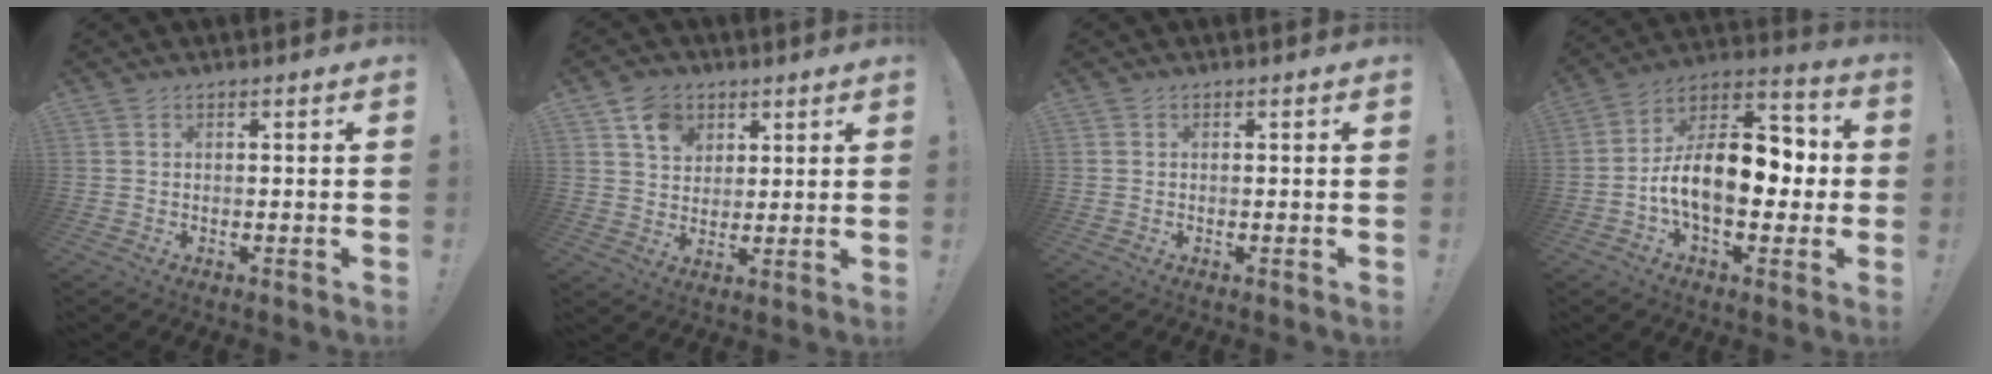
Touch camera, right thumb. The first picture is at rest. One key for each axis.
{"total": 8.7, "fx": 4.5, "fy": 7.0, "fz": 2.6, "tx": -0.032, "ty": -0.024, "tz": 0.087}
{"total": 0.0}
{"total": 18.5, "fx": -1.8, "fy": 10.7, "fz": 15.0, "tx": -0.252, "ty": 0.017, "tz": -0.025}